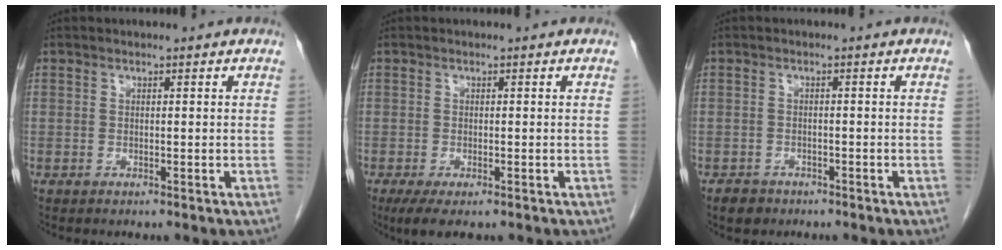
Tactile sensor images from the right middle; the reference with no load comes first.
{"total": 4.0, "force": [-2.6, 1.2, 2.8], "torque": [-0.049, -0.011, -0.041]}
{"total": 2.2, "force": [-1.5, 1.5, 0.4], "torque": [-0.014, 0.004, -0.021]}